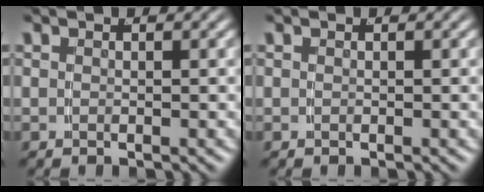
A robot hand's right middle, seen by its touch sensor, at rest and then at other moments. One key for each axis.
{"total": 0.0}